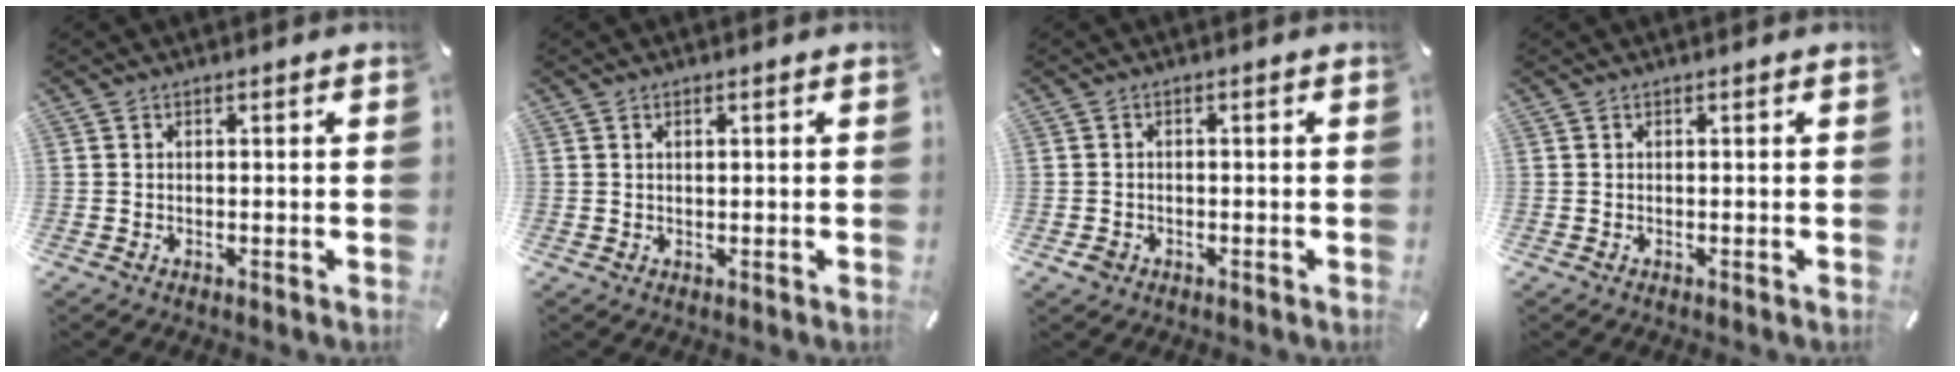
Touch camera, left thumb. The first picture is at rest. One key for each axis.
{"total": 0.8, "fx": 0.3, "fy": 0.4, "fz": 0.7, "tx": -0.014, "ty": 0.002, "tz": 0.005}
{"total": 1.9, "fx": -0.9, "fy": 1.4, "fz": 0.7, "tx": -0.012, "ty": 0.005, "tz": -0.020}
{"total": 0.0}